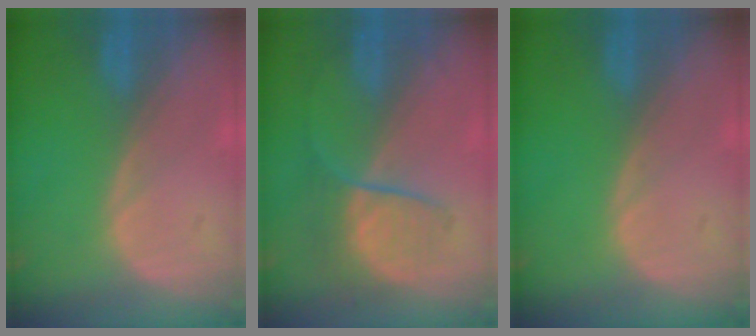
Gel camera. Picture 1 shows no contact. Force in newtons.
{"total": 6.3, "press": 5.9, "slide": 2.3}
{"total": 0.0}